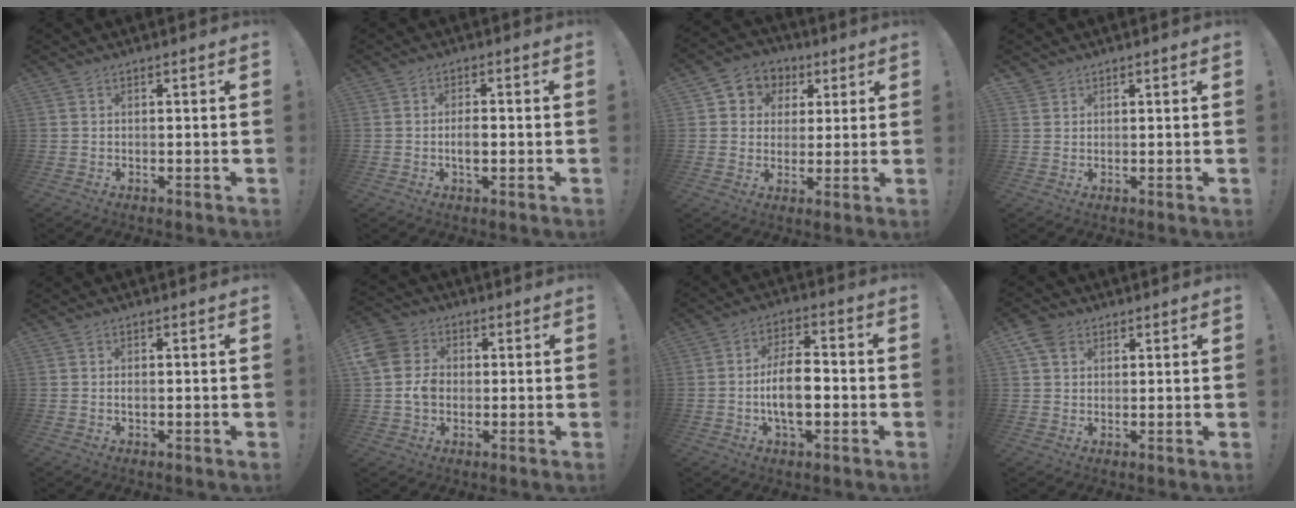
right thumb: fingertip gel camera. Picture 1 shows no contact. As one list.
[{"total": 3.4, "force": [-0.8, 1.4, 3.0], "torque": [-0.037, 0.000, -0.018]}, {"total": 6.9, "force": [1.2, 6.6, 1.6], "torque": [-0.013, -0.006, 0.027]}, {"total": 1.5, "force": [1.3, 0.7, 0.1], "torque": [0.004, -0.009, 0.023]}, {"total": 0.6, "force": [-0.1, 0.3, 0.5], "torque": [-0.011, 0.003, -0.002]}, {"total": 9.0, "force": [-0.6, 7.9, 4.4], "torque": [-0.079, 0.007, -0.009]}, {"total": 11.0, "force": [-2.5, 5.3, 9.3], "torque": [-0.170, 0.005, -0.050]}, {"total": 6.0, "force": [3.2, 4.4, 2.7], "torque": [-0.050, -0.005, 0.064]}]